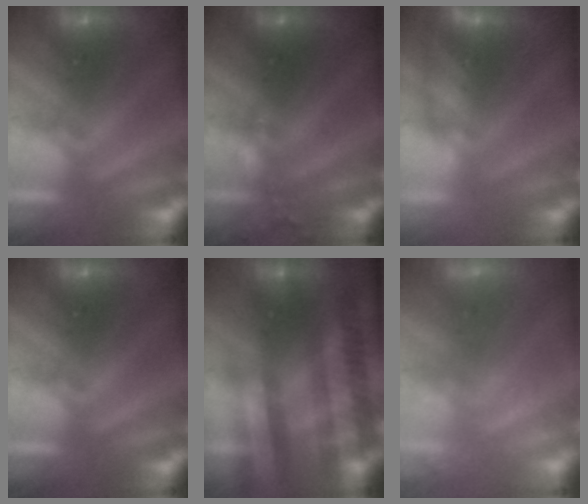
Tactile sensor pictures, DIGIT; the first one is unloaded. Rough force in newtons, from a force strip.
{"total": 3.6}
{"total": 4.6}
{"total": 0.0}
{"total": 2.3}
{"total": 2.0}